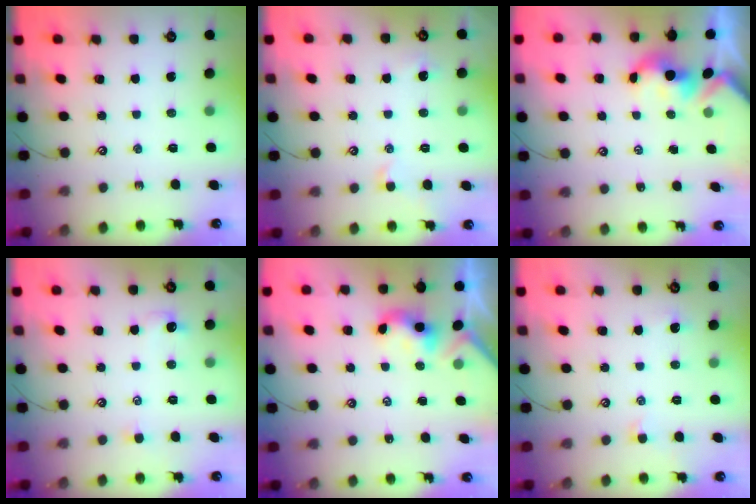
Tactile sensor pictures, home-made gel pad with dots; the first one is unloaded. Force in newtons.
{"total": 1.1, "press": 1.0, "slide": 0.5}
{"total": 1.6, "press": 1.6, "slide": 0.2}
{"total": 1.2, "press": 0.9, "slide": 0.7}
{"total": 2.4, "press": 2.4, "slide": 0.2}
{"total": 1.2, "press": 1.2, "slide": 0.4}